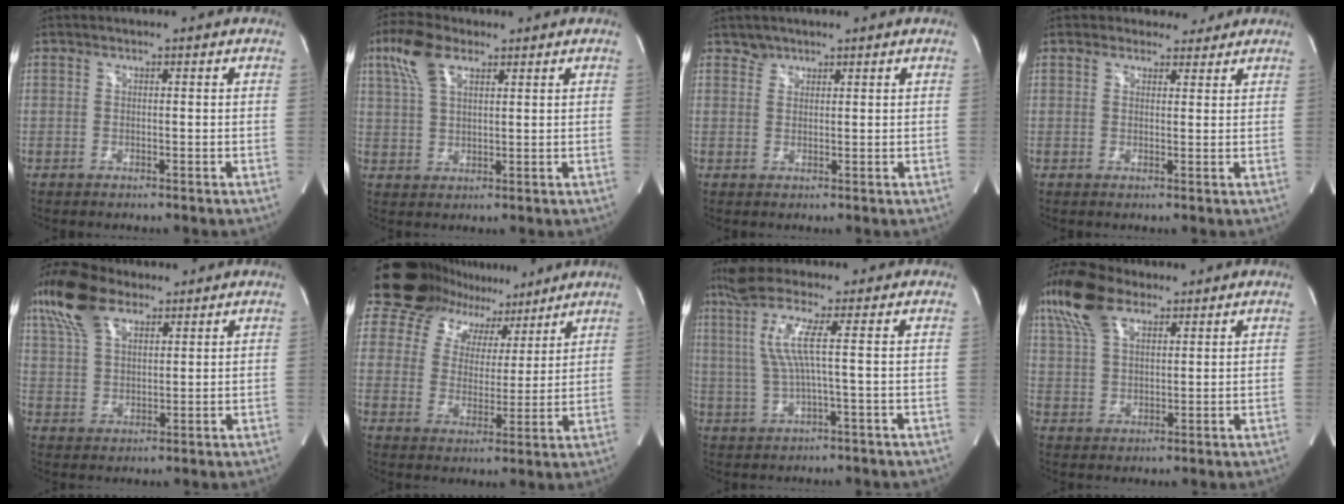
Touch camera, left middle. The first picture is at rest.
{"total": 6.8, "force": [3.9, 2.9, 4.8], "torque": [-0.112, 0.023, 0.078]}
{"total": 1.4, "force": [1.1, 0.7, -0.3], "torque": [0.013, 0.001, 0.016]}
{"total": 3.1, "force": [2.6, 1.7, -0.2], "torque": [0.012, 0.001, 0.030]}
{"total": 10.2, "force": [6.8, 4.5, 6.1], "torque": [-0.141, 0.031, 0.134]}
{"total": 15.7, "force": [11.8, 9.4, 4.4], "torque": [-0.085, 0.035, 0.174]}
{"total": 6.9, "force": [1.9, -1.2, 6.5], "torque": [-0.134, 0.011, 0.042]}
{"total": 10.1, "force": [6.6, 4.4, 6.2], "torque": [-0.144, 0.031, 0.130]}